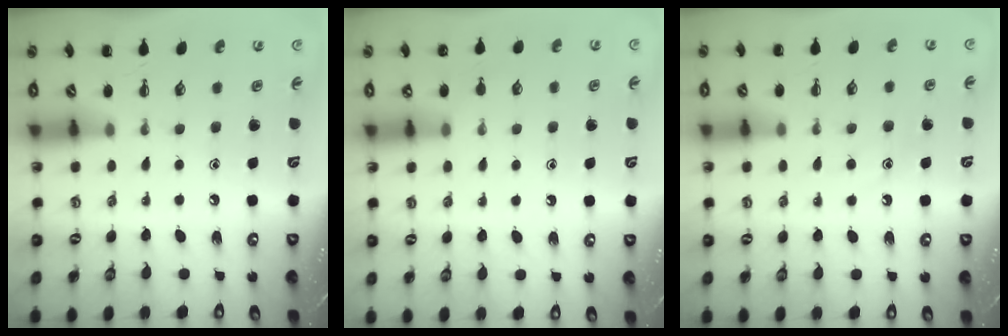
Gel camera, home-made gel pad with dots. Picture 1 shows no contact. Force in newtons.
{"total": 3.8, "press": 3.6, "slide": 1.2}
{"total": 8.4, "press": 8.3, "slide": 1.3}